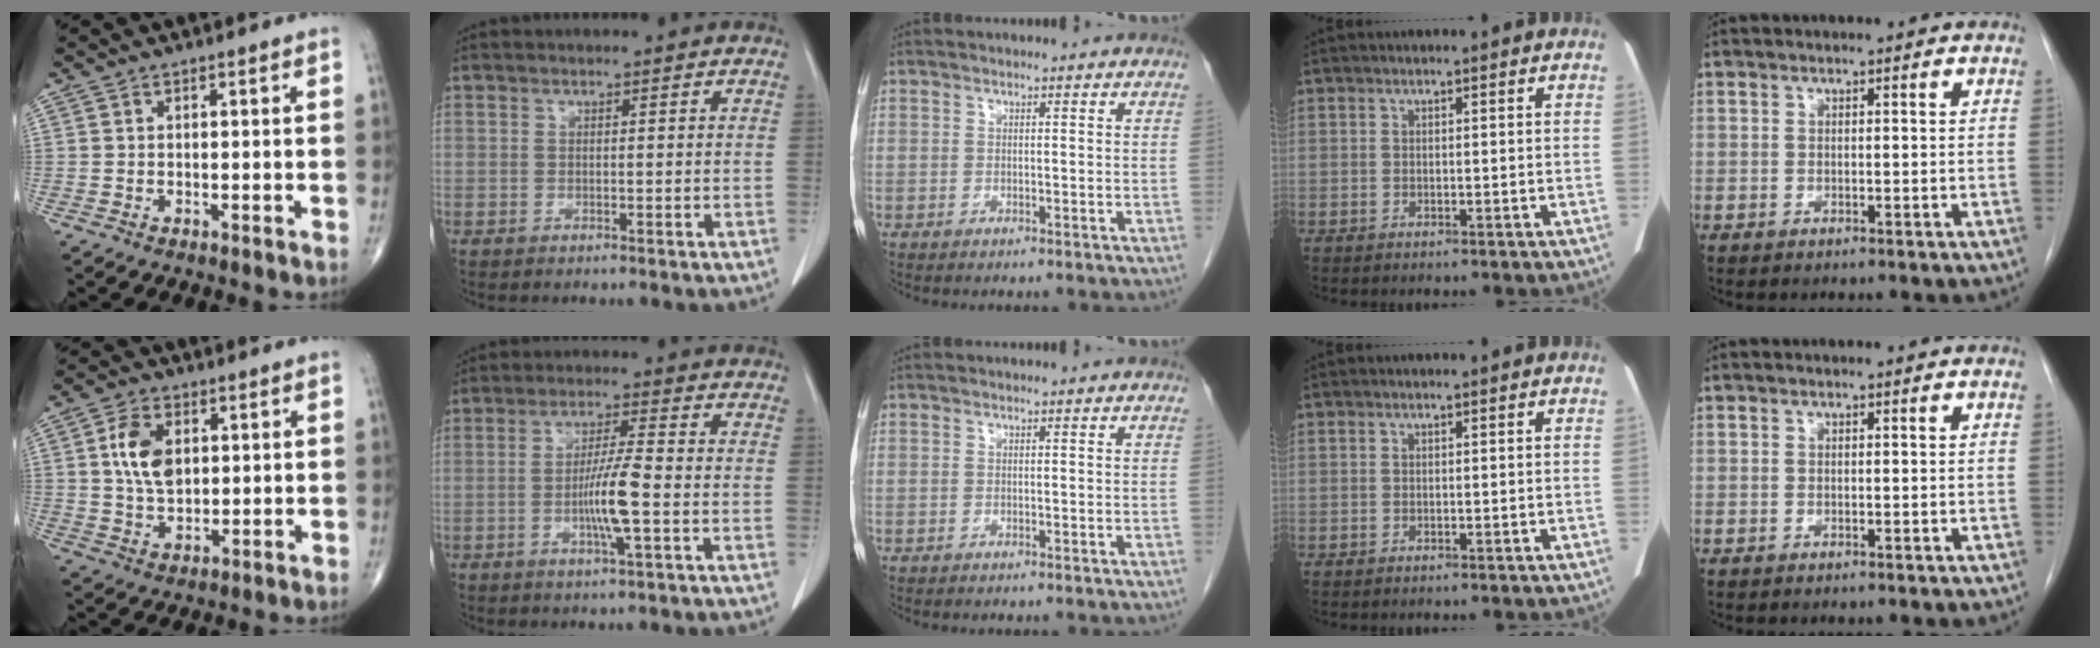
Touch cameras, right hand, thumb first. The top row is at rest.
{"thumb": {"total": 8.4, "force": [1.8, 5.3, 6.2], "torque": [-0.108, -0.006, 0.036]}, "index": {"total": 6.9, "force": [-1.7, -0.1, 6.7], "torque": [-0.127, -0.004, -0.033]}}